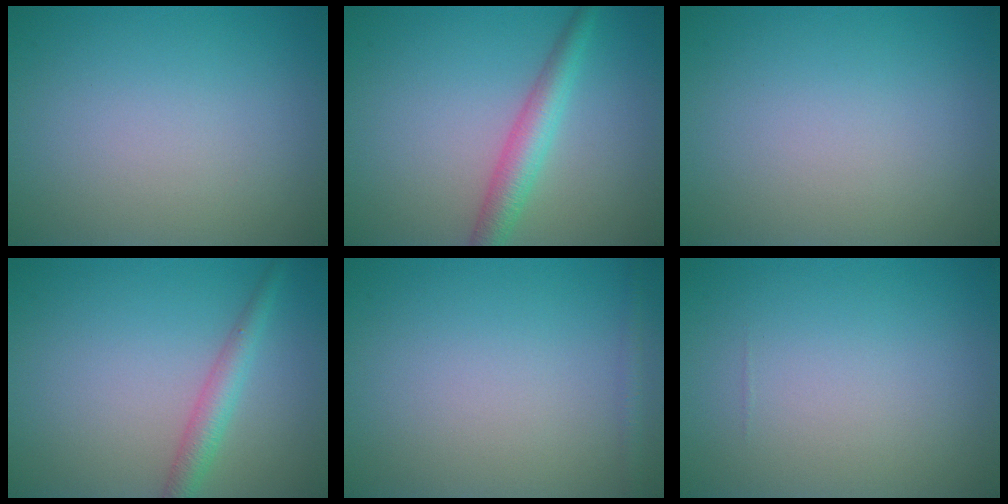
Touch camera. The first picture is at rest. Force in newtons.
{"total": 3.4, "press": 3.4, "slide": 0.0}
{"total": 0.0}
{"total": 2.6, "press": 2.6, "slide": 0.1}
{"total": 1.0, "press": 1.0, "slide": 0.1}
{"total": 0.0}